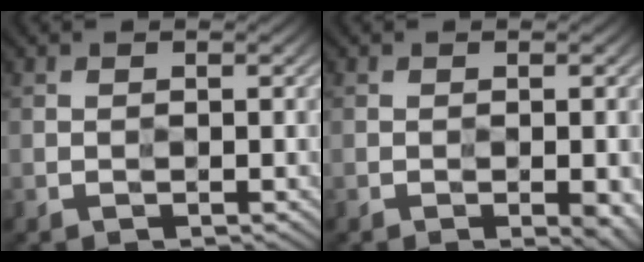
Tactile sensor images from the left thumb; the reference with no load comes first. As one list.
[{"total": 4.9, "force": [-2.1, 2.0, 4.0], "torque": [-0.038, -0.014, -0.014]}]